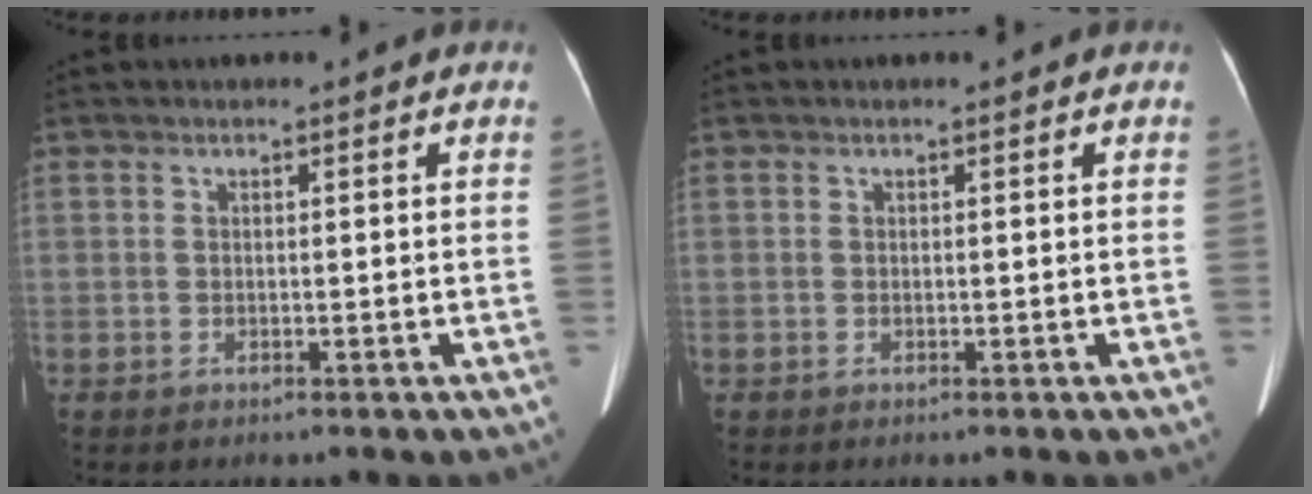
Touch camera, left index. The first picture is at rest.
{"total": 0.0}